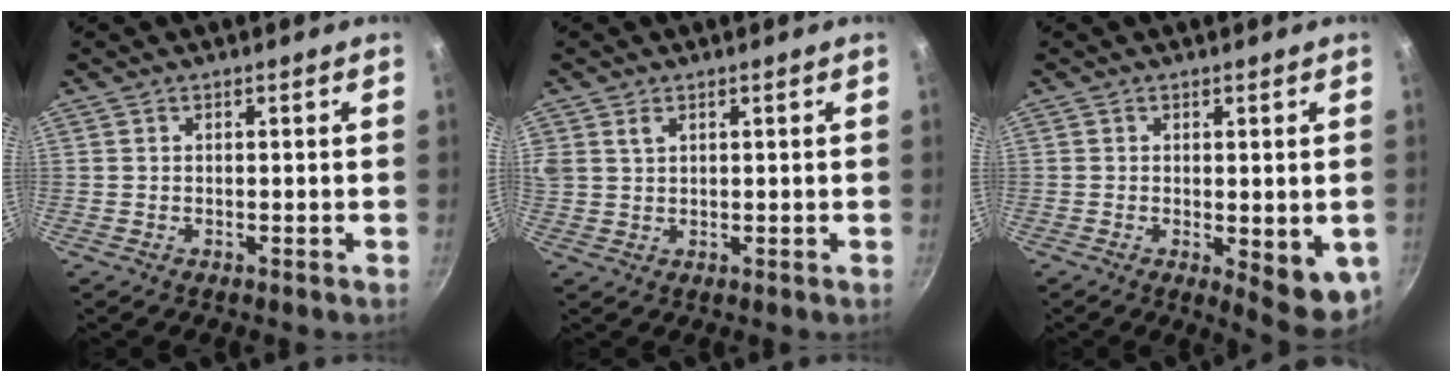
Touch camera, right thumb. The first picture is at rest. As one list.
[{"total": 3.3, "force": [1.7, 2.1, 1.9], "torque": [-0.031, 0.002, 0.037]}, {"total": 8.2, "force": [-1.3, 3.0, 7.5], "torque": [-0.076, -0.008, -0.008]}]